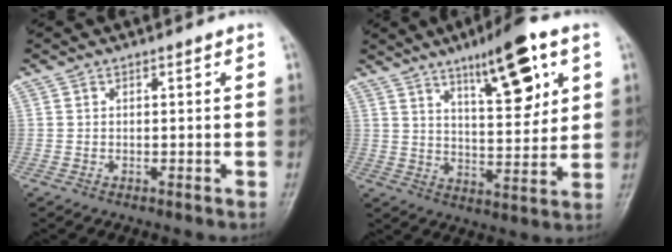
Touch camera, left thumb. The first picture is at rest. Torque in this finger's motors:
{"motor_torque": [0.28, 0.52, 0.23, 0.08, 0.11]}